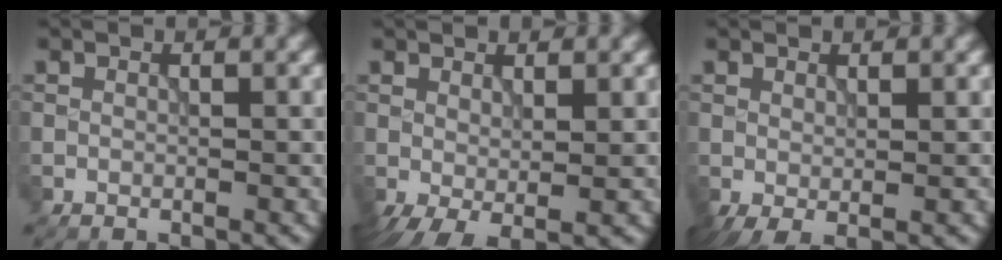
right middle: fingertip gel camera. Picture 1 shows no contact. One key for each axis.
{"total": 2.9, "fx": -0.3, "fy": 1.1, "fz": 2.6, "tx": -0.054, "ty": -0.004, "tz": -0.003}
{"total": 1.3, "fx": 0.2, "fy": 0.5, "fz": 1.2, "tx": -0.028, "ty": -0.001, "tz": 0.005}